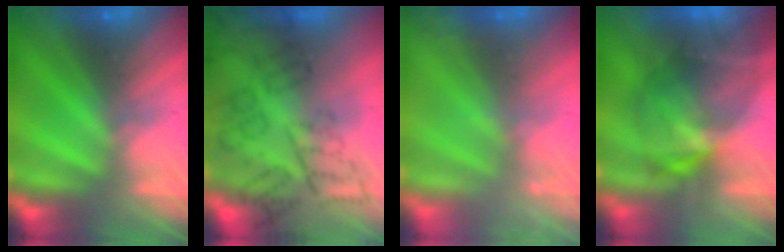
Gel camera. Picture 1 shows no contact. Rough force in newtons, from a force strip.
{"total": 8.2}
{"total": 2.4}
{"total": 8.1}